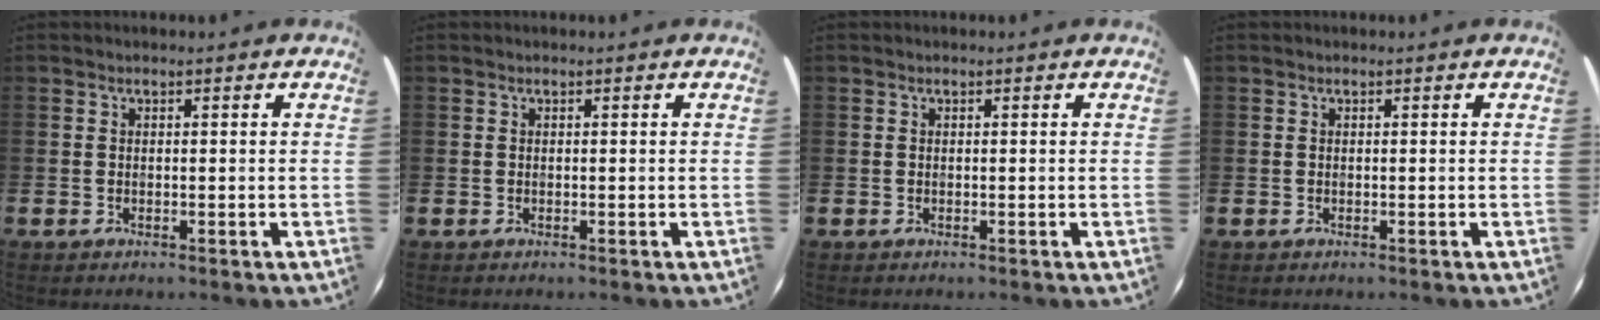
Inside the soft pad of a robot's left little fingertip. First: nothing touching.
{"total": 0.0}
{"total": 0.0}
{"total": 0.0}